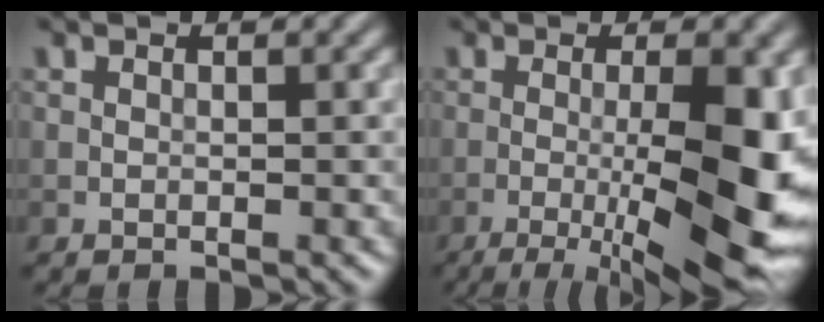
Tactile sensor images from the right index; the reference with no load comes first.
{"total": 11.1, "force": [-2.4, 2.7, 10.5], "torque": [-0.165, -0.014, -0.035]}